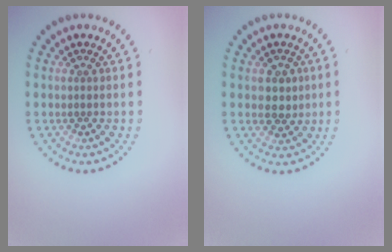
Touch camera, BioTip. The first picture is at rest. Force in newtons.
{"total": 2.4, "press": 2.3, "slide": 0.6}